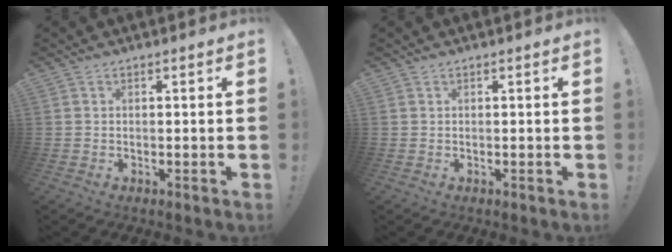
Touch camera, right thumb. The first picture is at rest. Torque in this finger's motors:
{"motor_torque": [0.00, 0.00, -0.01, 0.01, 0.00]}